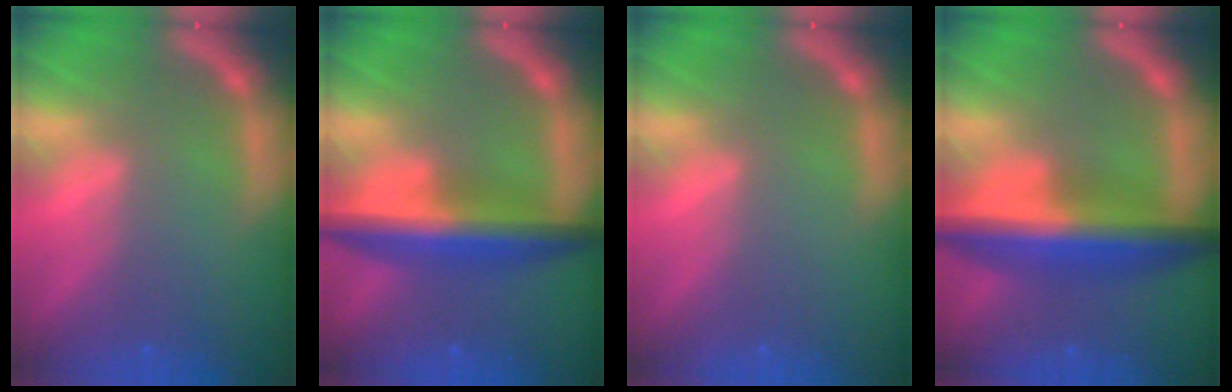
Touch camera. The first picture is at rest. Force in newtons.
{"total": 7.1}
{"total": 0.0}
{"total": 8.5}